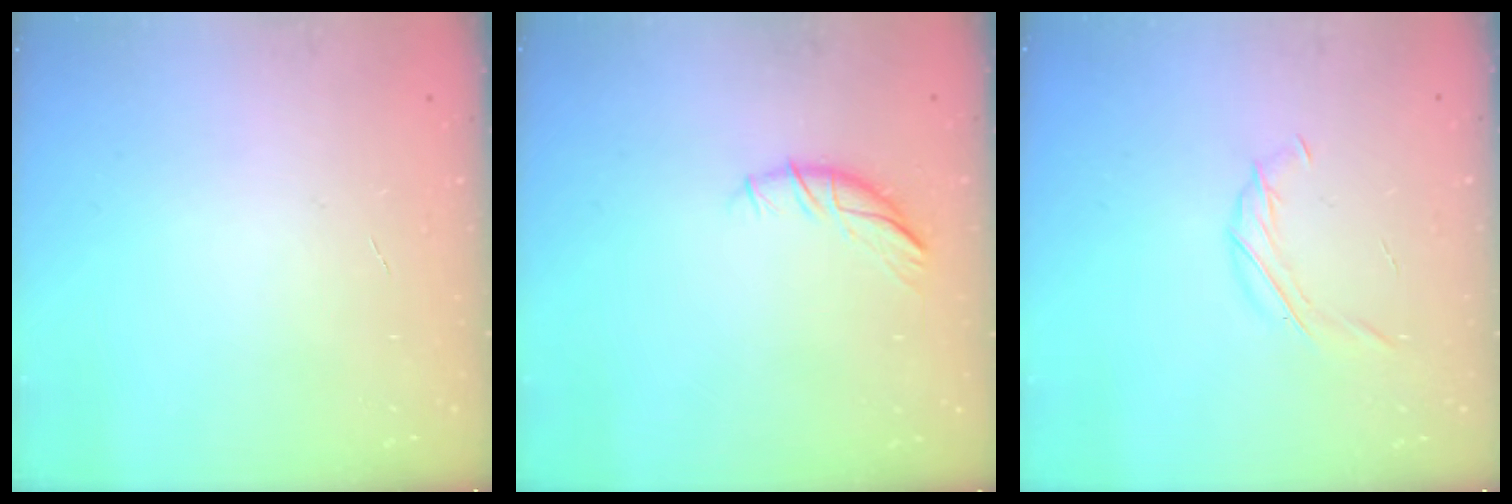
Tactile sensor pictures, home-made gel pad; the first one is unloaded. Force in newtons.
{"total": 6.7, "press": 6.7, "slide": 0.7}
{"total": 7.5, "press": 7.2, "slide": 2.1}